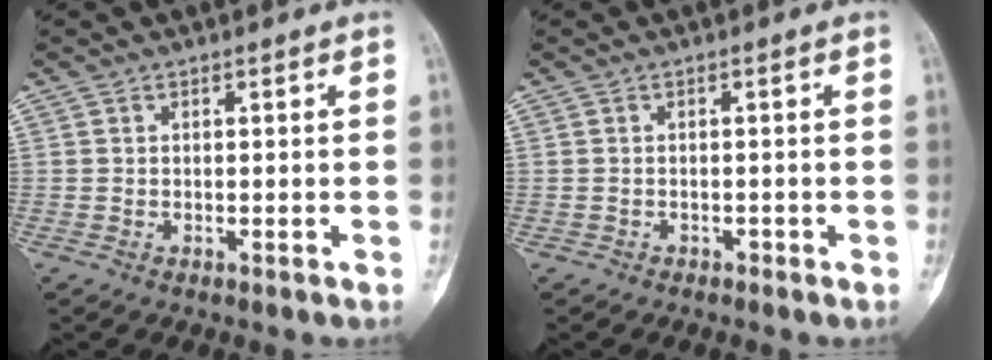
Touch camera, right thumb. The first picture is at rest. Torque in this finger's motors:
{"motor_torque": [0.00, 0.14, 0.26, -0.17, 0.00]}